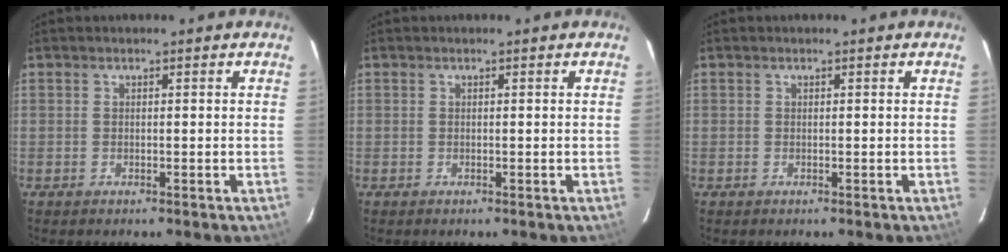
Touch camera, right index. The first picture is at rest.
{"total": 0.0}
{"total": 0.0}